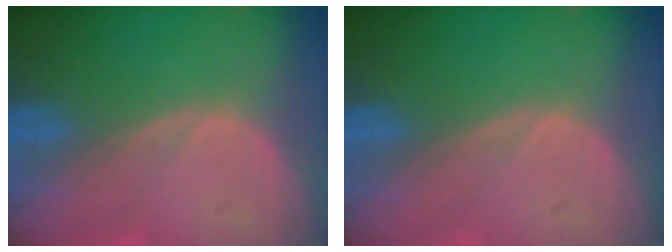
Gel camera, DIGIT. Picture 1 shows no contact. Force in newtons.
{"total": 0.0}